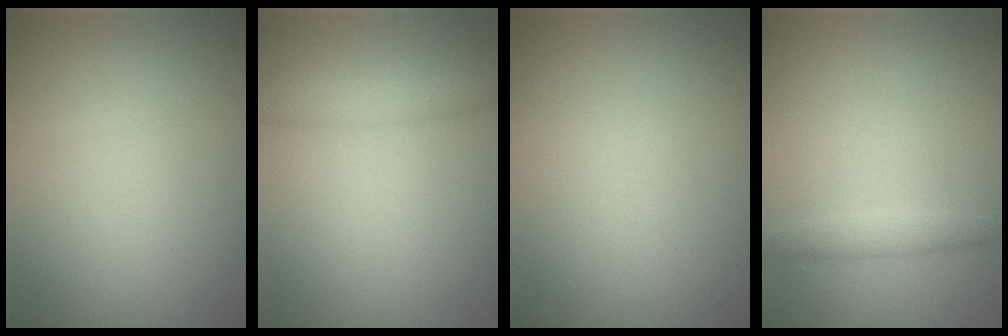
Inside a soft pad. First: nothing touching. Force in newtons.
{"total": 1.7, "press": 1.7, "slide": 0.2}
{"total": 0.0}
{"total": 1.7, "press": 1.7, "slide": 0.1}